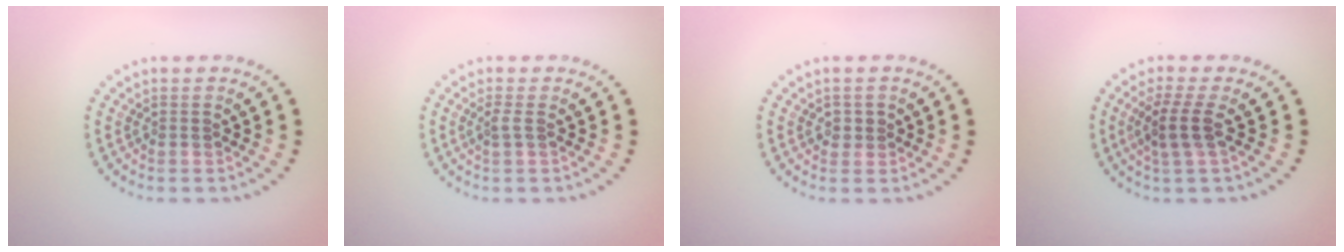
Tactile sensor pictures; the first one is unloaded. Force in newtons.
{"total": 0.9, "press": 0.7, "slide": 0.7}
{"total": 1.2, "press": 1.0, "slide": 0.6}
{"total": 2.6, "press": 2.1, "slide": 1.4}